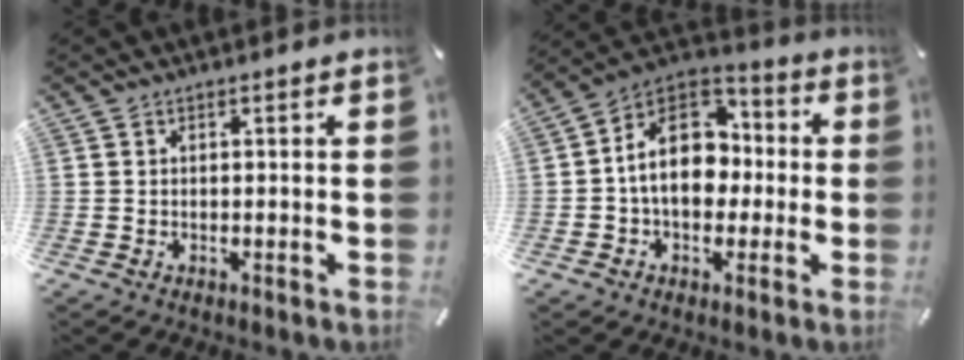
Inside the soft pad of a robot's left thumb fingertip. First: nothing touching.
{"total": 14.4, "force": [-0.6, 11.2, 9.0], "torque": [-0.159, 0.014, -0.011]}